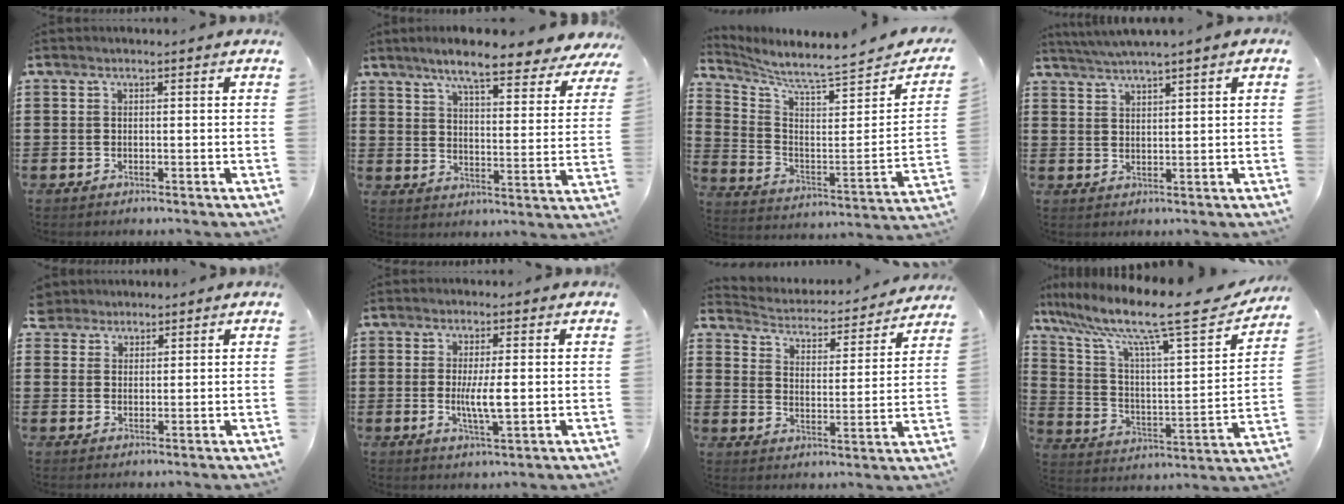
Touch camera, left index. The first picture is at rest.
{"total": 8.0, "force": [6.8, 0.3, 4.2], "torque": [-0.090, -0.038, 0.112]}
{"total": 5.4, "force": [5.0, -0.1, 2.0], "torque": [-0.068, -0.059, 0.079]}
{"total": 2.6, "force": [2.4, -0.6, 1.0], "torque": [-0.024, -0.005, 0.044]}
{"total": 2.7, "force": [2.3, 1.5, -0.1], "torque": [-0.010, 0.009, 0.045]}
{"total": 5.1, "force": [0.0, 0.9, 5.0], "torque": [-0.103, -0.009, -0.006]}
{"total": 2.9, "force": [2.9, 0.3, 0.2], "torque": [-0.025, -0.030, 0.040]}
{"total": 13.5, "force": [10.1, 1.5, 8.9], "torque": [-0.197, -0.057, 0.159]}